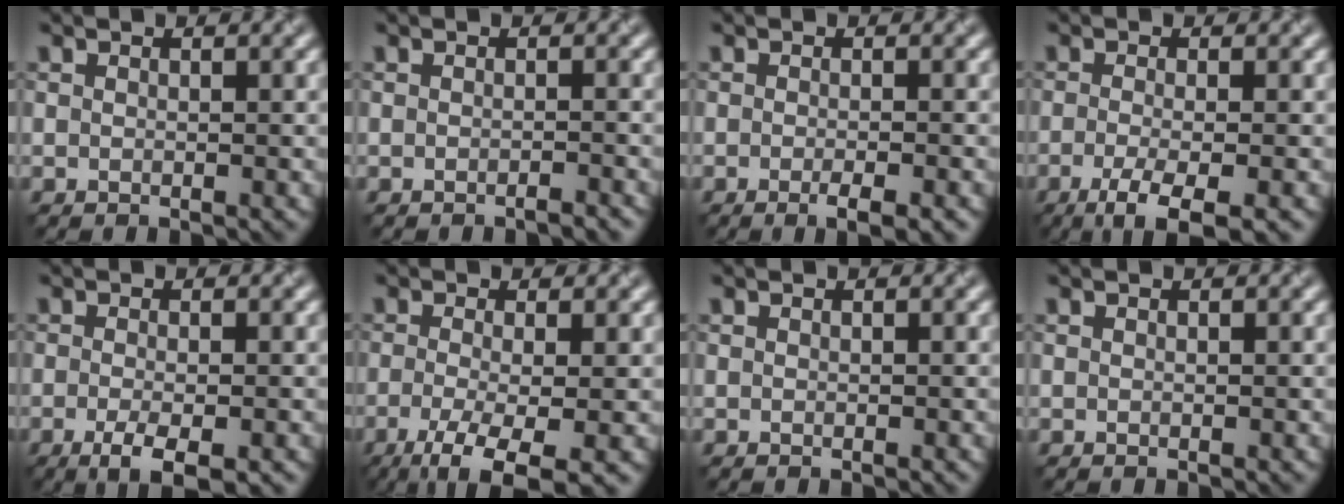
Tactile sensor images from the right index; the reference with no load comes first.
{"total": 0.9, "force": [-0.8, 0.1, 0.5], "torque": [-0.006, 0.001, -0.013]}
{"total": 2.5, "force": [-1.2, 0.5, 2.2], "torque": [-0.028, -0.003, -0.021]}
{"total": 4.5, "force": [-2.2, 1.1, 3.8], "torque": [-0.065, -0.008, -0.046]}
{"total": 3.5, "force": [-1.7, 0.9, 3.0], "torque": [-0.056, -0.008, -0.030]}
{"total": 6.7, "force": [-3.1, 1.9, 5.6], "torque": [-0.093, -0.012, -0.053]}
{"total": 0.0}
{"total": 0.0}